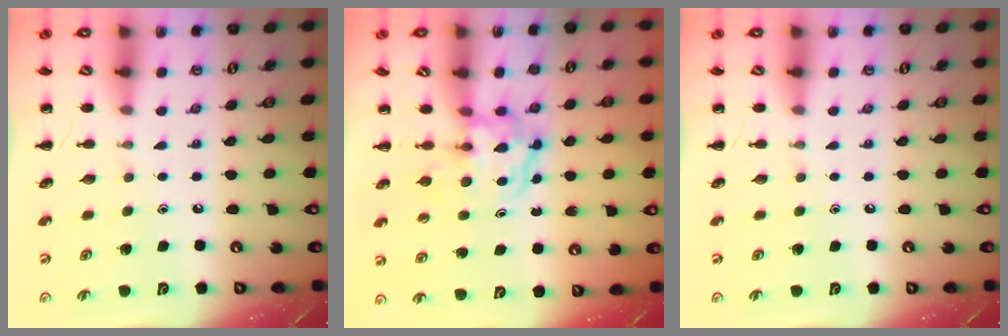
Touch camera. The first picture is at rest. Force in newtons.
{"total": 3.9, "press": 3.9, "slide": 0.5}
{"total": 0.0}